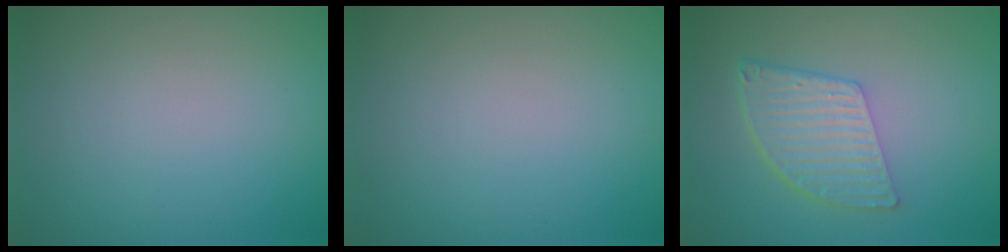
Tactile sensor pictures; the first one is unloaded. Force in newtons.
{"total": 0.0}
{"total": 5.1, "press": 3.6, "slide": 3.7}